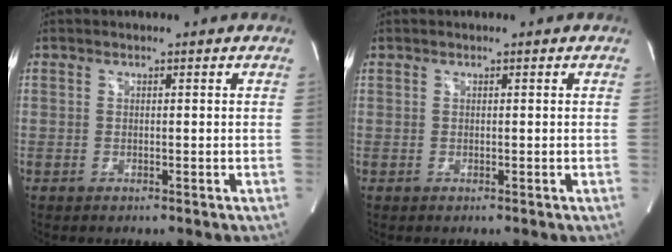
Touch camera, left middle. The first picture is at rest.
{"total": 0.0}